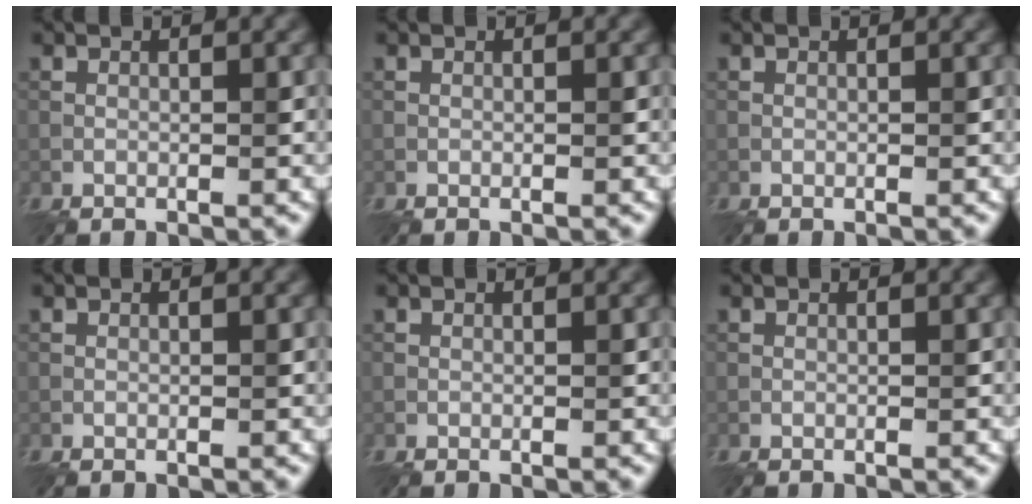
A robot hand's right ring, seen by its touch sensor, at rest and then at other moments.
{"total": 0.0}
{"total": 0.0}
{"total": 0.0}
{"total": 0.0}
{"total": 0.0}